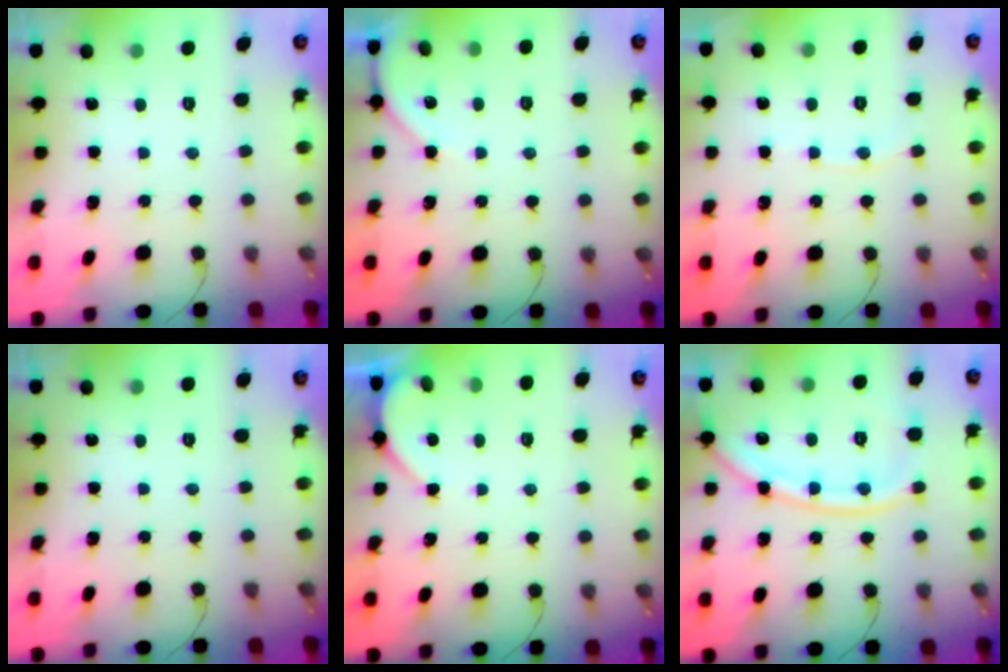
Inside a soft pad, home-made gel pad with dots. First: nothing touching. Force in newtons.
{"total": 4.7, "press": 4.7, "slide": 0.6}
{"total": 3.9, "press": 3.9, "slide": 0.5}
{"total": 0.0}
{"total": 3.0, "press": 3.0, "slide": 0.2}
{"total": 13.1, "press": 13.0, "slide": 1.7}